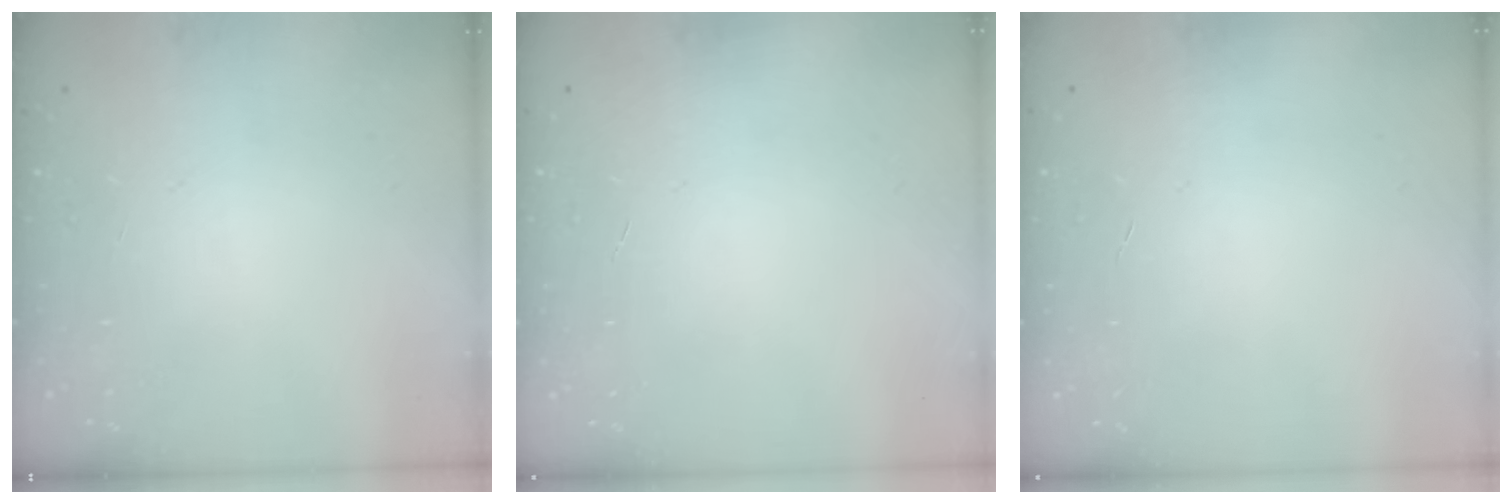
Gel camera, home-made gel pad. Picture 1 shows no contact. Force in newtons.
{"total": 0.0}
{"total": 0.0}